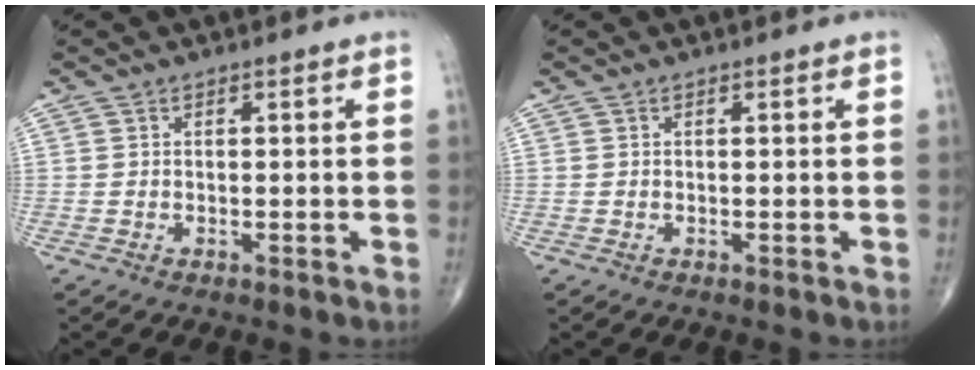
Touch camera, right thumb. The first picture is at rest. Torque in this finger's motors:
{"motor_torque": [0.00, 0.00, 0.00, 0.01, 0.00]}